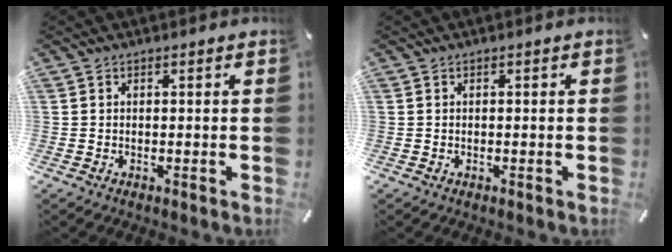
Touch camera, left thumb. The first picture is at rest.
{"total": 0.0}